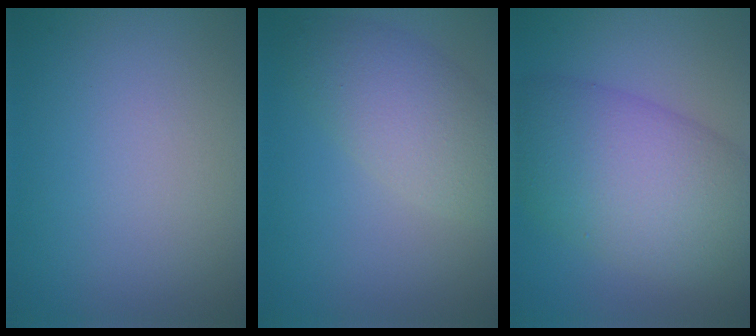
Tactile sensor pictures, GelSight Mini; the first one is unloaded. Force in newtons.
{"total": 4.9, "press": 4.9, "slide": 0.2}
{"total": 10.4, "press": 10.4, "slide": 0.2}